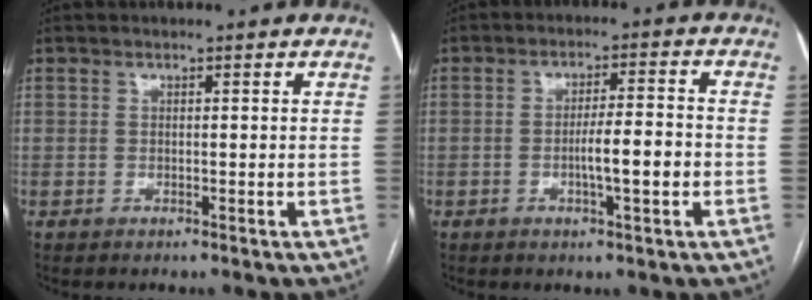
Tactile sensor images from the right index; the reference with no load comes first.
{"total": 6.1, "force": [-1.6, 0.6, 5.9], "torque": [-0.102, 0.006, -0.022]}